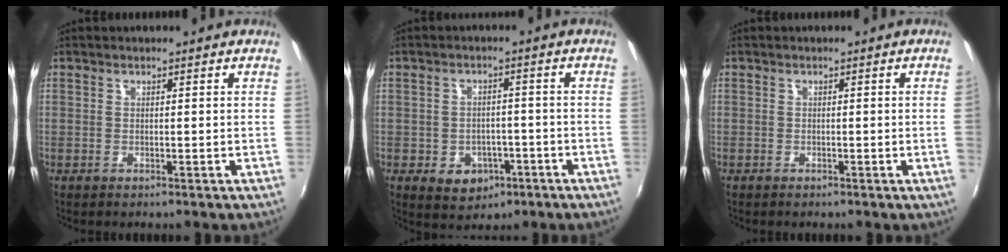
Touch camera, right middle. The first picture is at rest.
{"total": 6.7, "force": [-2.9, 5.4, 2.9], "torque": [-0.069, 0.008, -0.025]}
{"total": 1.1, "force": [-0.1, -0.7, 0.9], "torque": [-0.006, -0.009, 0.000]}